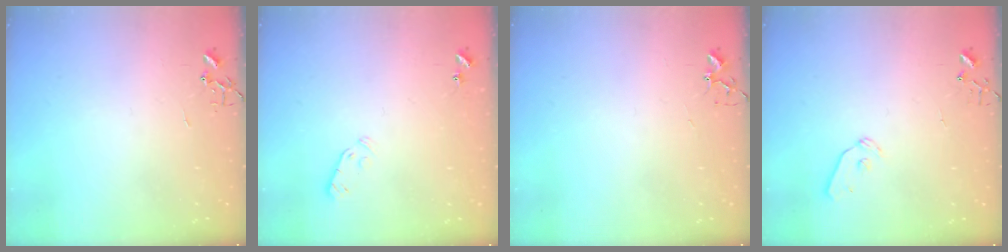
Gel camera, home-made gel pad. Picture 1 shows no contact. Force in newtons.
{"total": 3.8, "press": 3.7, "slide": 0.7}
{"total": 4.2, "press": 4.2, "slide": 0.7}
{"total": 8.7, "press": 8.7, "slide": 0.9}